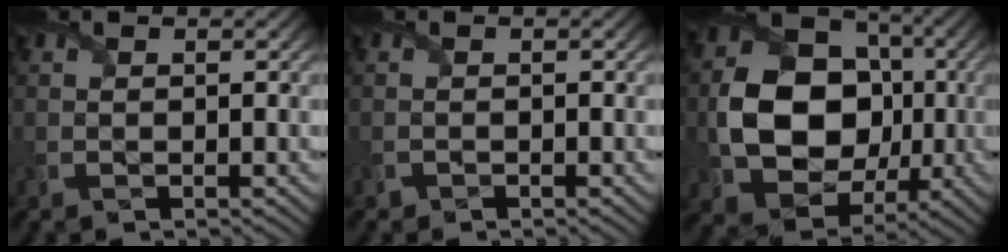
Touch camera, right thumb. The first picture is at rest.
{"total": 0.6, "force": [-0.5, 0.3, -0.1], "torque": [0.002, -0.001, -0.010]}
{"total": 13.3, "force": [-0.7, 10.7, 7.9], "torque": [-0.151, -0.009, -0.012]}